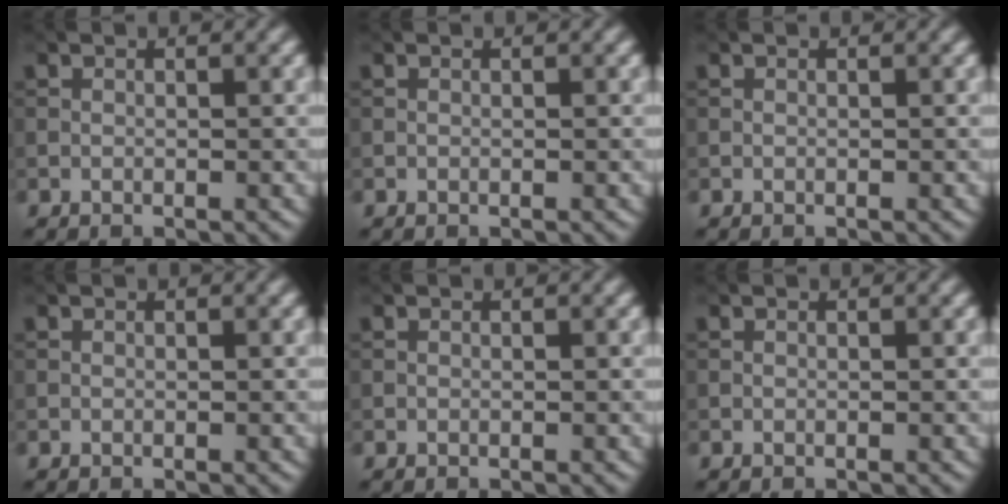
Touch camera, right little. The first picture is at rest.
{"total": 0.0}
{"total": 0.0}
{"total": 0.0}
{"total": 0.0}
{"total": 0.0}